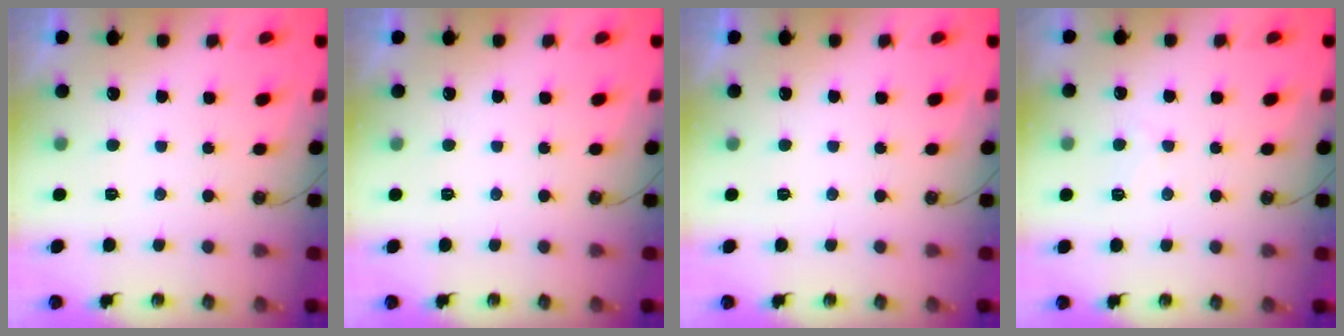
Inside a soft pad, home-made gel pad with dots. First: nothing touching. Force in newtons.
{"total": 0.0}
{"total": 0.0}
{"total": 6.5, "press": 6.5, "slide": 0.6}